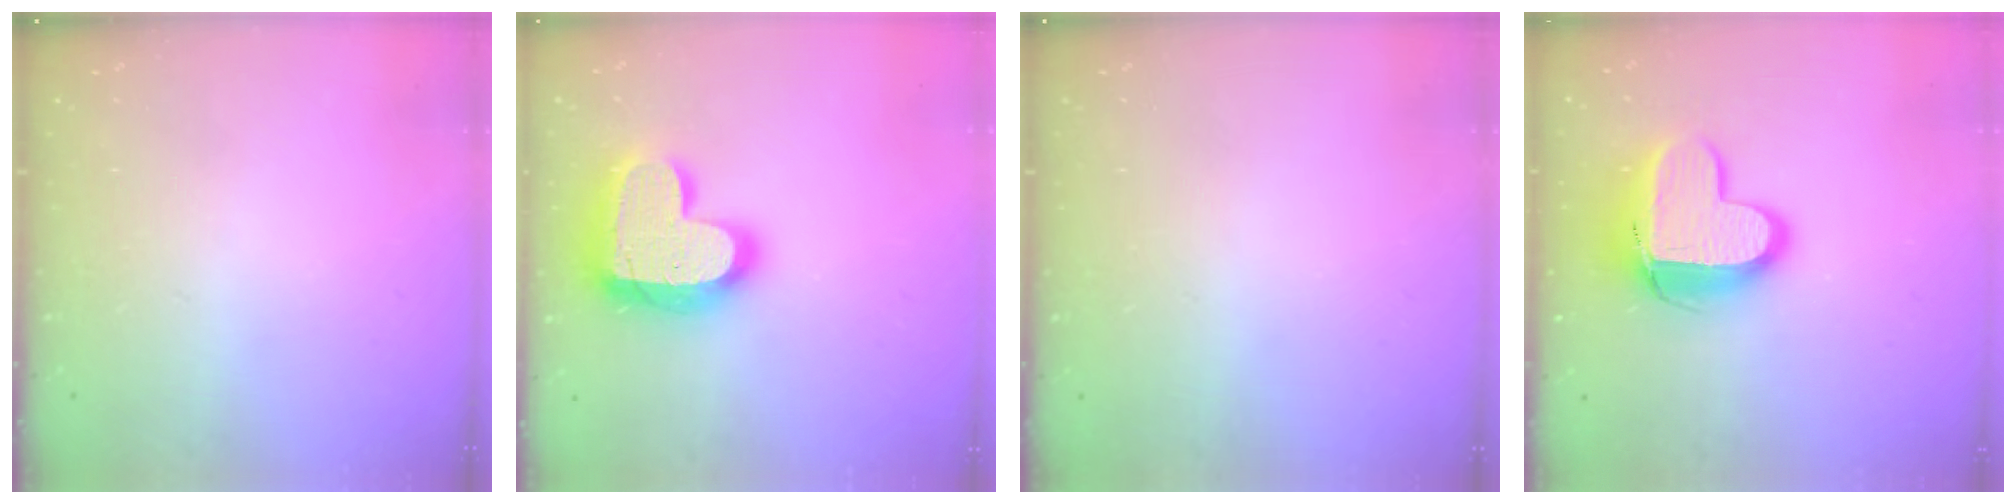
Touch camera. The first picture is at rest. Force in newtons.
{"total": 22.1, "press": 22.0, "slide": 1.5}
{"total": 0.0}
{"total": 15.6, "press": 15.5, "slide": 1.5}